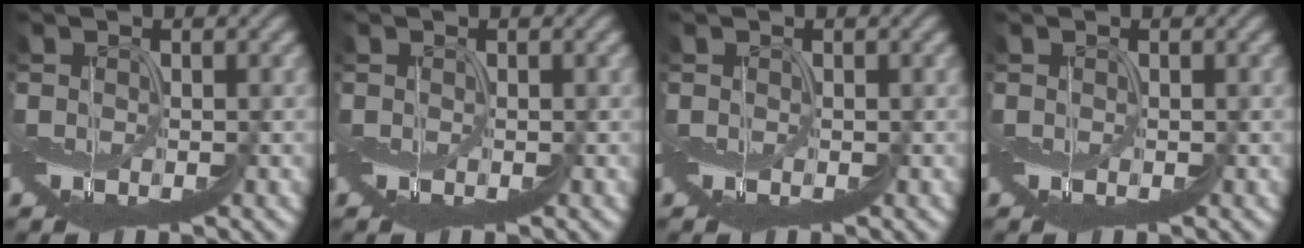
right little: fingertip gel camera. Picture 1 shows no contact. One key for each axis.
{"total": 0.0}
{"total": 0.0}
{"total": 0.0}